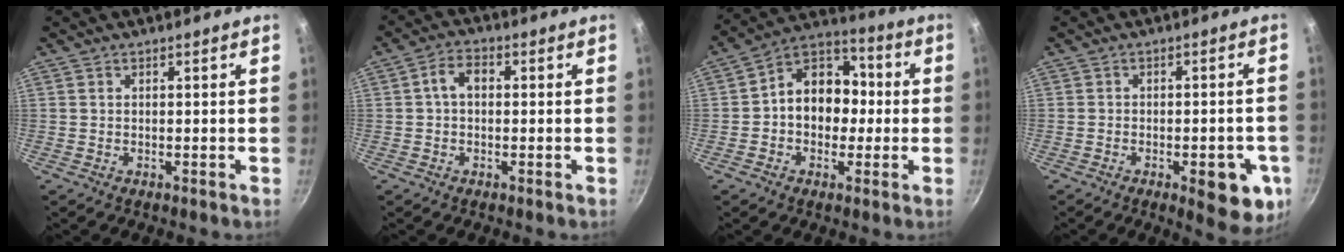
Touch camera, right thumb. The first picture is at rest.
{"total": 4.3, "force": [0.3, 2.9, 3.1], "torque": [-0.049, 0.014, -0.001]}
{"total": 13.1, "force": [-0.4, 10.3, 8.2], "torque": [-0.070, 0.041, -0.026]}
{"total": 10.5, "force": [-3.7, 4.3, 8.9], "torque": [-0.074, 0.012, -0.042]}